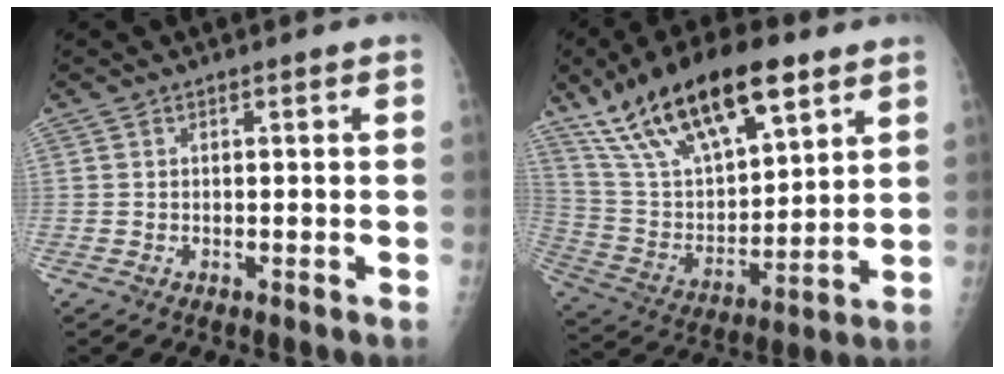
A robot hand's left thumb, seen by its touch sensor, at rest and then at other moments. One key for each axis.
{"total": 25.4, "fx": 15.5, "fy": 10.4, "fz": 17.2, "tx": -0.282, "ty": -0.036, "tz": 0.281}